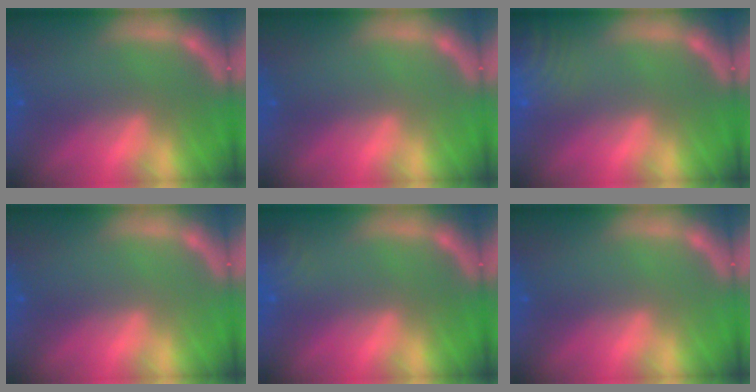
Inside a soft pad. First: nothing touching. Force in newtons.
{"total": 0.0}
{"total": 8.5}
{"total": 0.0}
{"total": 2.4}
{"total": 0.0}